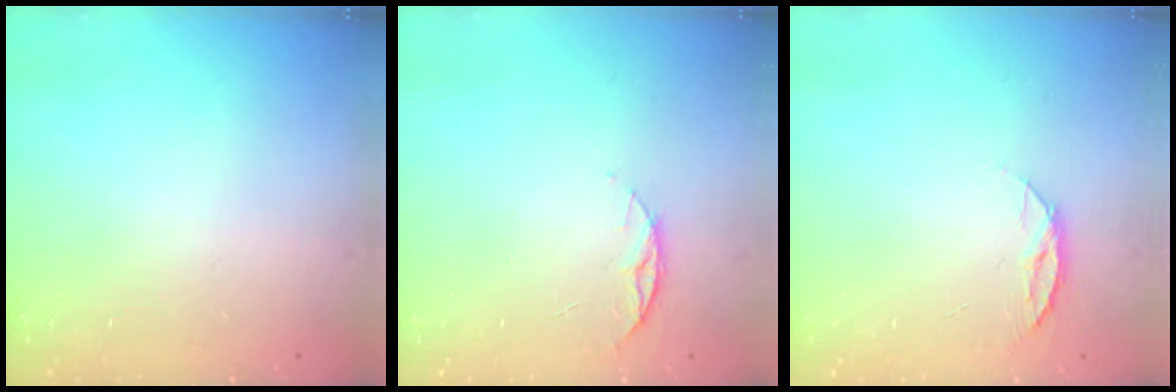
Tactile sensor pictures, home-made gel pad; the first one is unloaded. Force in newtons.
{"total": 5.5, "press": 5.5, "slide": 0.6}
{"total": 4.4, "press": 4.3, "slide": 0.5}